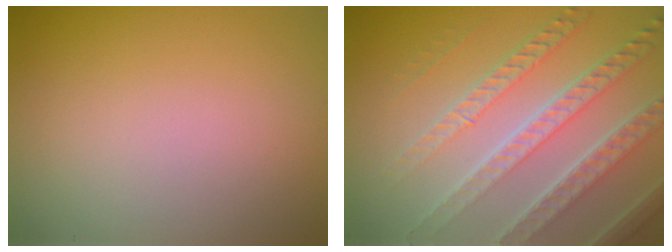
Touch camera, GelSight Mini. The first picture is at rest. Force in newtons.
{"total": 7.9, "press": 5.4, "slide": 5.7}